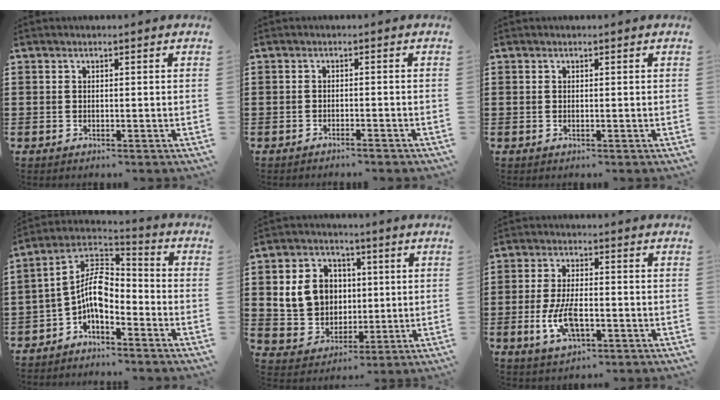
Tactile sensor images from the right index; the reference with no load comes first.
{"total": 1.3, "force": [-1.3, -0.1, 0.4], "torque": [-0.009, 0.001, -0.024]}
{"total": 0.0}
{"total": 7.8, "force": [-2.3, 3.8, 6.4], "torque": [-0.148, -0.013, -0.053]}
{"total": 8.7, "force": [1.8, 7.7, 3.6], "torque": [-0.095, 0.021, 0.036]}
{"total": 7.2, "force": [-2.1, 3.3, 6.1], "torque": [-0.144, -0.006, -0.043]}